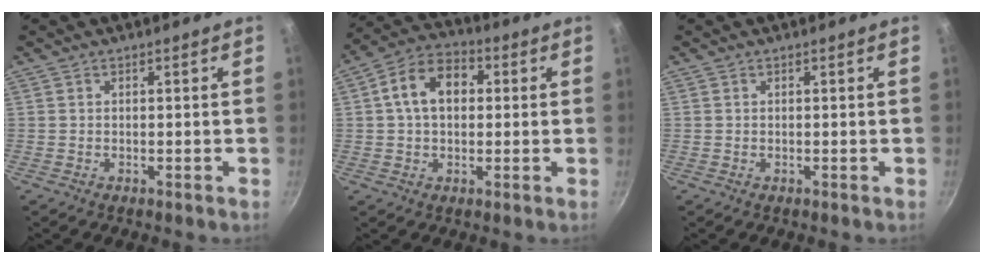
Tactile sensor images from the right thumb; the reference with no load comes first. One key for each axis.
{"total": 10.5, "fx": 1.6, "fy": 7.3, "fz": 7.3, "tx": -0.097, "ty": 0.025, "tz": 0.010}
{"total": 0.0}